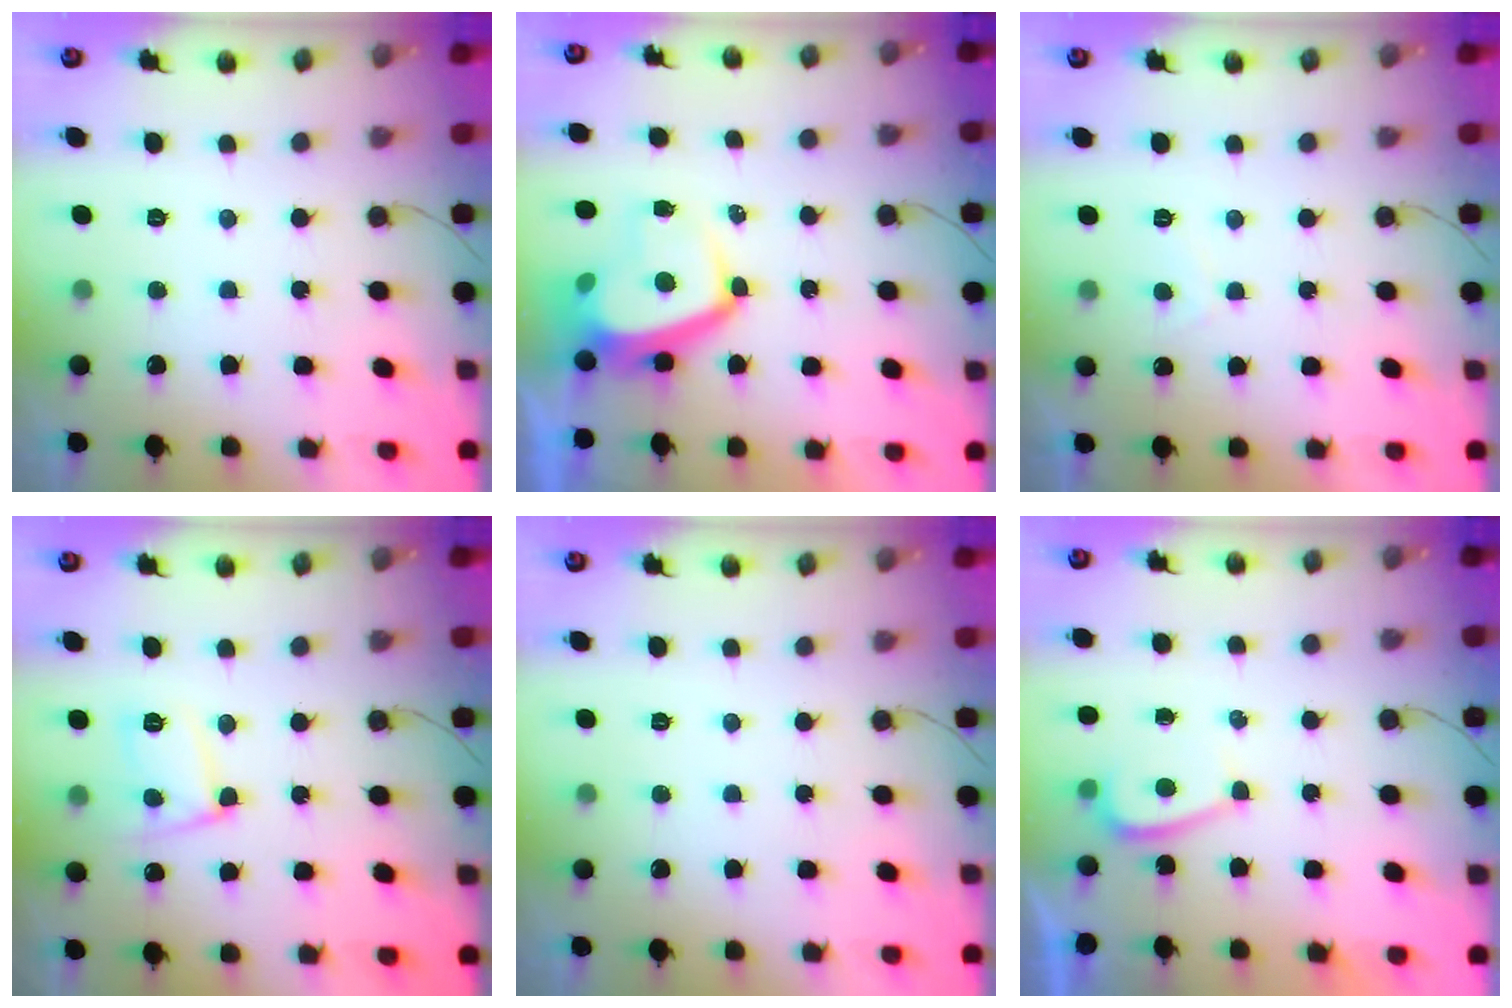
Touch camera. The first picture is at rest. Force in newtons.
{"total": 7.3, "press": 7.2, "slide": 0.9}
{"total": 2.1, "press": 2.0, "slide": 0.7}
{"total": 11.2, "press": 11.1, "slide": 1.0}
{"total": 0.0}
{"total": 1.4, "press": 1.3, "slide": 0.5}